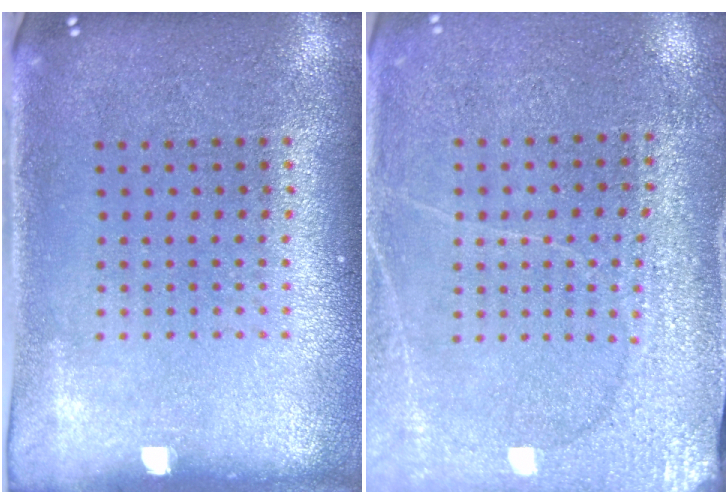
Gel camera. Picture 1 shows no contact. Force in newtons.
{"total": 2.7, "press": 2.7, "slide": 0.4}